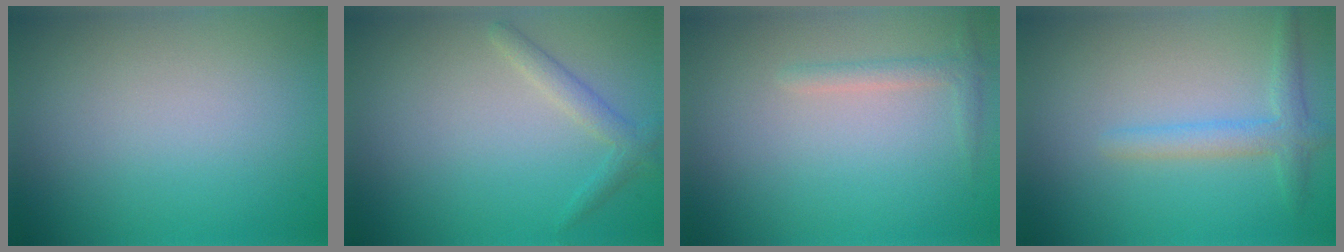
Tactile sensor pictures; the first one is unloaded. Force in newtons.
{"total": 1.7, "press": 1.7, "slide": 0.0}
{"total": 1.3, "press": 1.3, "slide": 0.1}
{"total": 2.3, "press": 2.3, "slide": 0.1}